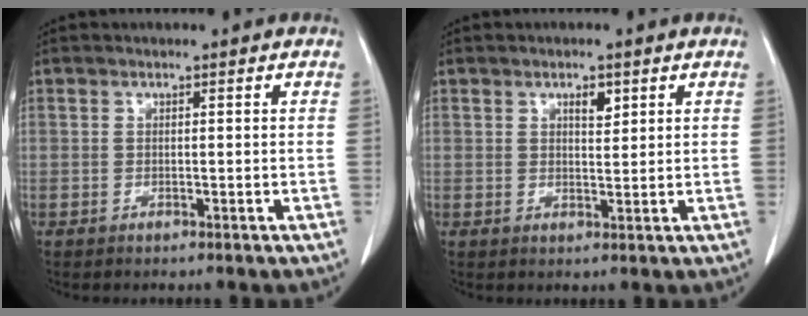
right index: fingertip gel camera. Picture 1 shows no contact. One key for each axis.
{"total": 2.4, "fx": 1.3, "fy": 0.9, "fz": 1.8, "tx": -0.029, "ty": -0.003, "tz": 0.021}